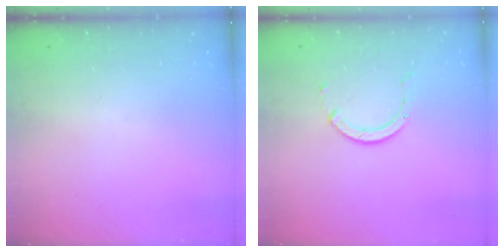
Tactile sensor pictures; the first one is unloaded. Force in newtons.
{"total": 2.5, "press": 2.4, "slide": 0.3}